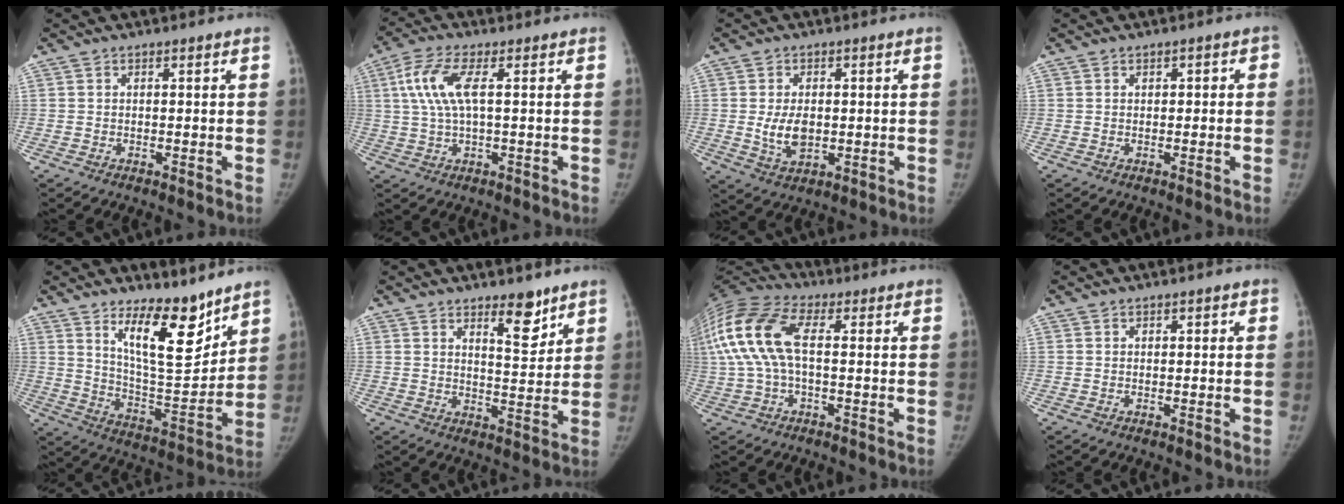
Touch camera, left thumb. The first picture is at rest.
{"total": 7.9, "force": [1.6, 2.5, 7.3], "torque": [-0.184, 0.014, 0.031]}
{"total": 6.2, "force": [-0.2, 3.9, 4.8], "torque": [-0.079, -0.007, 0.004]}
{"total": 1.7, "force": [0.2, 1.3, 1.1], "torque": [0.001, 0.005, -0.003]}
{"total": 14.7, "force": [10.1, 5.0, 9.4], "torque": [-0.109, -0.092, 0.179]}
{"total": 7.1, "force": [4.9, 2.5, 4.4], "torque": [-0.040, -0.040, 0.073]}
{"total": 15.3, "force": [1.3, 7.6, 13.2], "torque": [-0.305, 0.035, 0.018]}
{"total": 0.8, "force": [0.3, 0.5, 0.5], "torque": [0.000, 0.002, 0.001]}